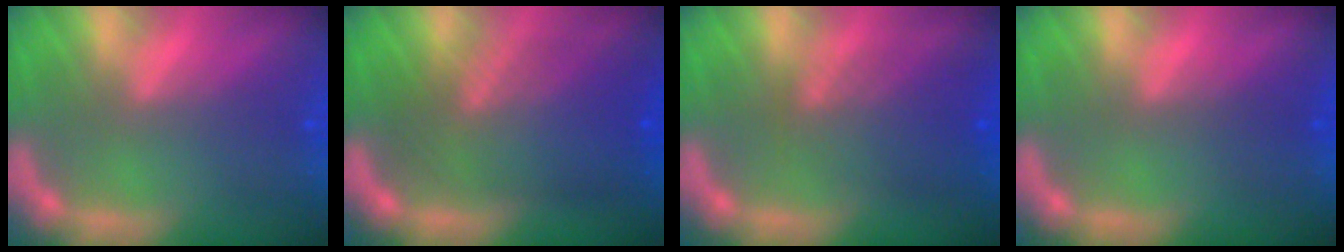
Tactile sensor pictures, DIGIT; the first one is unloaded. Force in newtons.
{"total": 8.5}
{"total": 5.1}
{"total": 1.0}